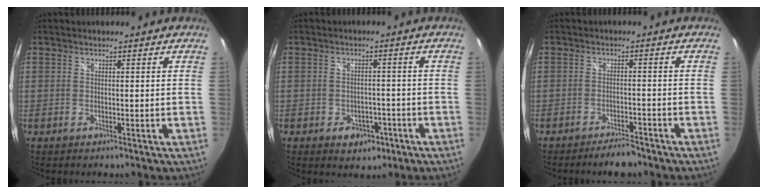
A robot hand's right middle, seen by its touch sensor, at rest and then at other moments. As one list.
[{"total": 4.9, "force": [-2.6, 3.5, 2.3], "torque": [-0.044, 0.008, -0.023]}, {"total": 4.5, "force": [-3.9, 1.3, 1.9], "torque": [-0.045, -0.002, -0.060]}]